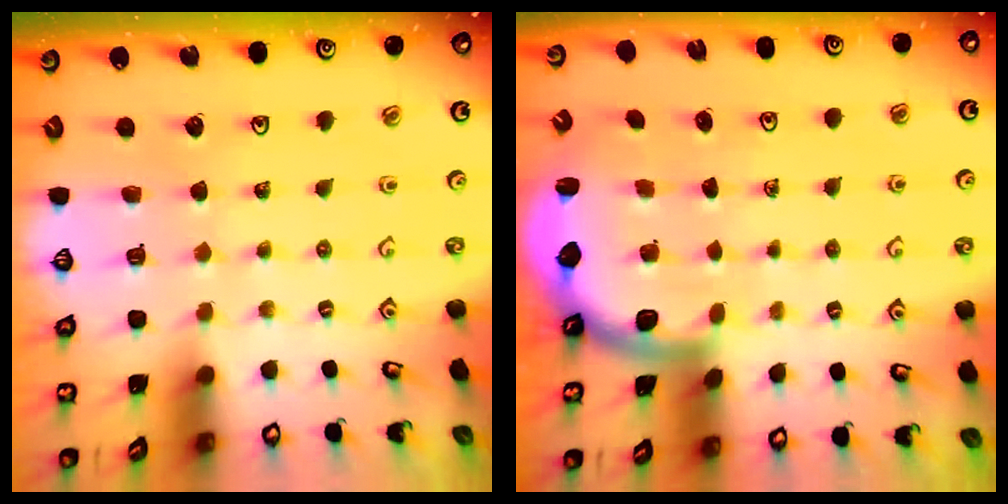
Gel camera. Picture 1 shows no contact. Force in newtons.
{"total": 2.5, "press": 2.2, "slide": 1.1}